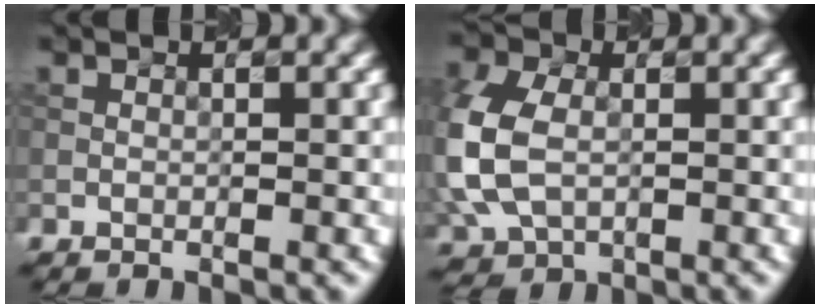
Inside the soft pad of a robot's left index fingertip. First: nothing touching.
{"total": 7.9, "force": [-0.5, 5.6, 5.5], "torque": [-0.163, -0.002, -0.015]}